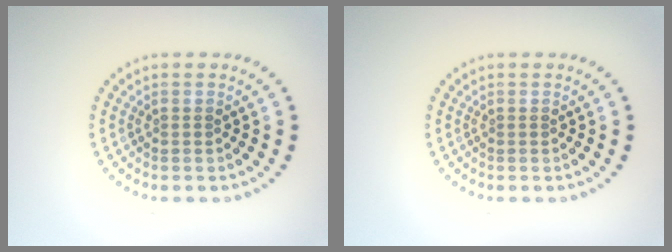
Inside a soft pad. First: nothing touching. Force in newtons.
{"total": 0.0}